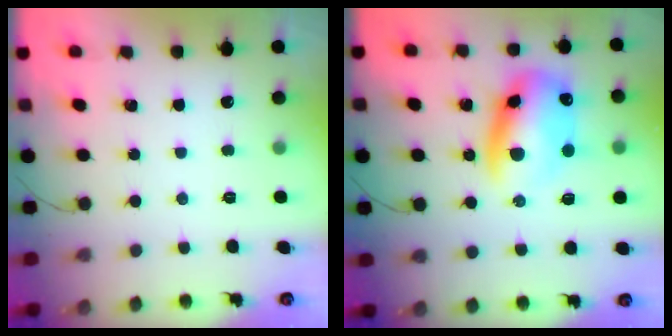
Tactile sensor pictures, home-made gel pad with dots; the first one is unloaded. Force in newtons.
{"total": 13.4, "press": 13.2, "slide": 2.7}